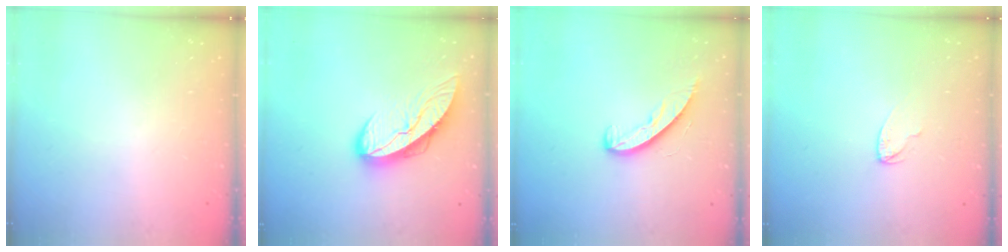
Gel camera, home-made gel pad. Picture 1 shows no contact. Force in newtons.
{"total": 9.8, "press": 9.7, "slide": 0.9}
{"total": 8.0, "press": 7.9, "slide": 0.9}
{"total": 4.3, "press": 4.3, "slide": 0.4}